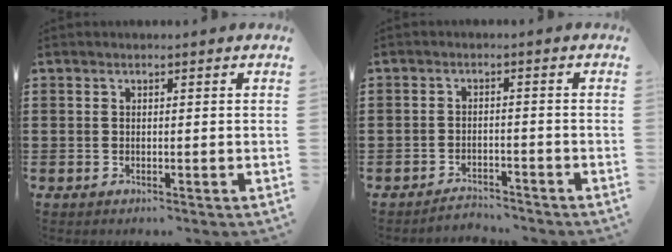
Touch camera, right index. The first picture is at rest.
{"total": 2.8, "force": [-2.7, 0.2, -0.2], "torque": [-0.005, 0.001, -0.060]}